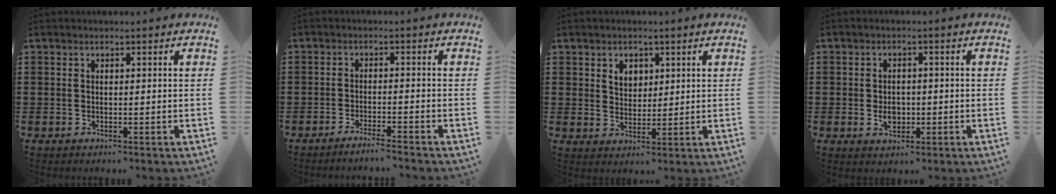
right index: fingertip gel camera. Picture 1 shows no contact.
{"total": 3.8, "force": [-3.6, -0.6, 1.2], "torque": [-0.020, -0.005, -0.070]}
{"total": 3.0, "force": [1.6, 2.3, 1.0], "torque": [-0.028, 0.009, 0.028]}
{"total": 3.0, "force": [-0.5, 2.3, 1.9], "torque": [-0.033, 0.001, -0.012]}